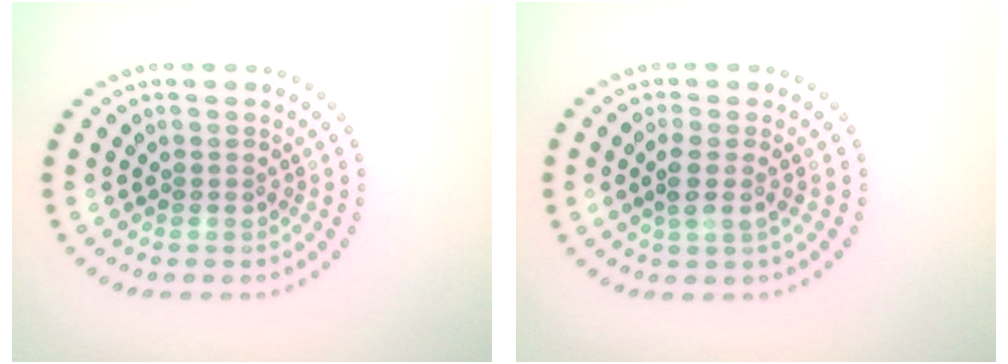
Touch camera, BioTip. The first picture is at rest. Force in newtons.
{"total": 1.9, "press": 1.6, "slide": 1.1}